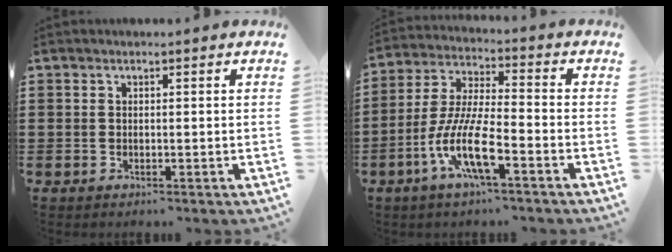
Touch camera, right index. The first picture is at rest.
{"total": 10.3, "force": [-5.0, 1.7, 8.8], "torque": [-0.206, -0.017, -0.099]}